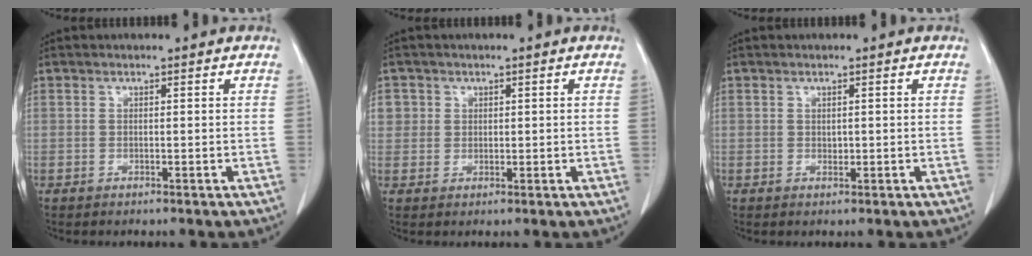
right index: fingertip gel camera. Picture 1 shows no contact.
{"total": 3.0, "force": [1.0, 2.8, 0.2], "torque": [0.010, 0.000, 0.016]}
{"total": 0.7, "force": [0.1, 0.5, 0.5], "torque": [-0.006, 0.000, 0.003]}